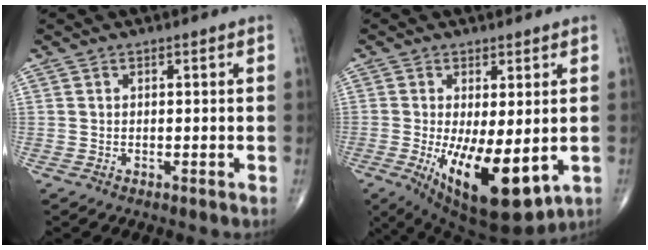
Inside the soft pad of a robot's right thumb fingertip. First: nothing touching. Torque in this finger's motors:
{"motor_torque": [0.13, 1.53, 0.23, -0.36, 0.47]}